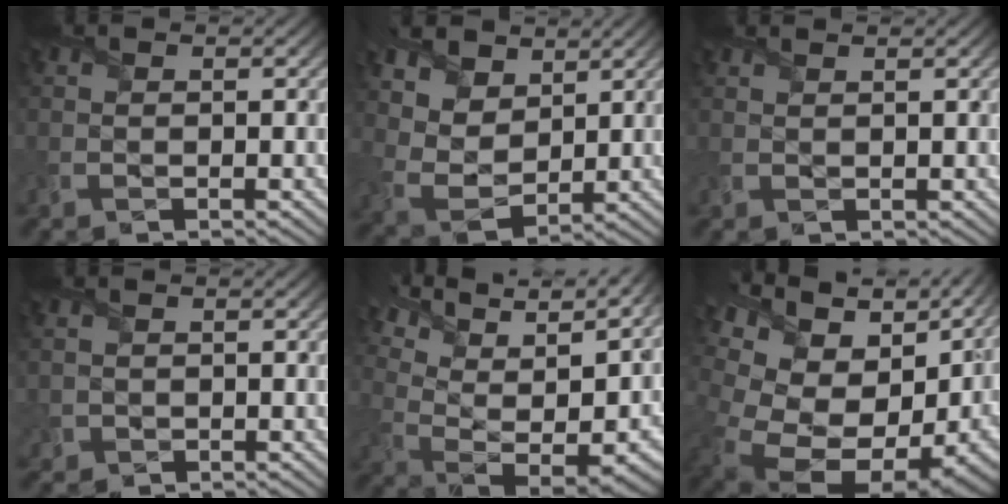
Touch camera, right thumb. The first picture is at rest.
{"total": 8.0, "force": [4.8, 4.6, 4.4], "torque": [-0.132, 0.010, 0.079]}
{"total": 1.0, "force": [0.9, -0.3, 0.0], "torque": [-0.004, 0.001, 0.022]}
{"total": 1.1, "force": [0.0, 1.0, -0.3], "torque": [-0.005, -0.004, -0.003]}
{"total": 15.6, "force": [7.3, 7.0, 11.9], "torque": [-0.184, 0.033, 0.145]}
{"total": 18.2, "force": [-2.4, 12.0, 13.4], "torque": [-0.237, -0.049, 0.020]}